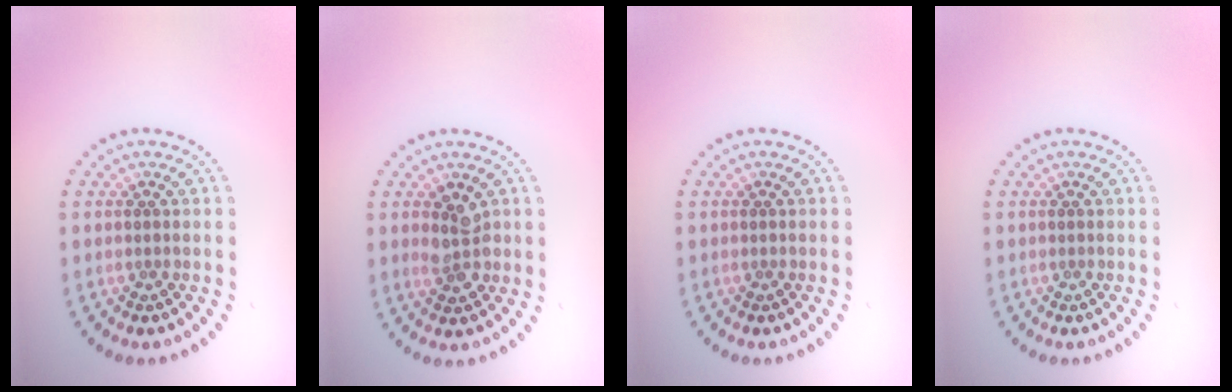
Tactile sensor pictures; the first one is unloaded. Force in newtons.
{"total": 2.5, "press": 2.5, "slide": 0.2}
{"total": 0.0}
{"total": 0.0}